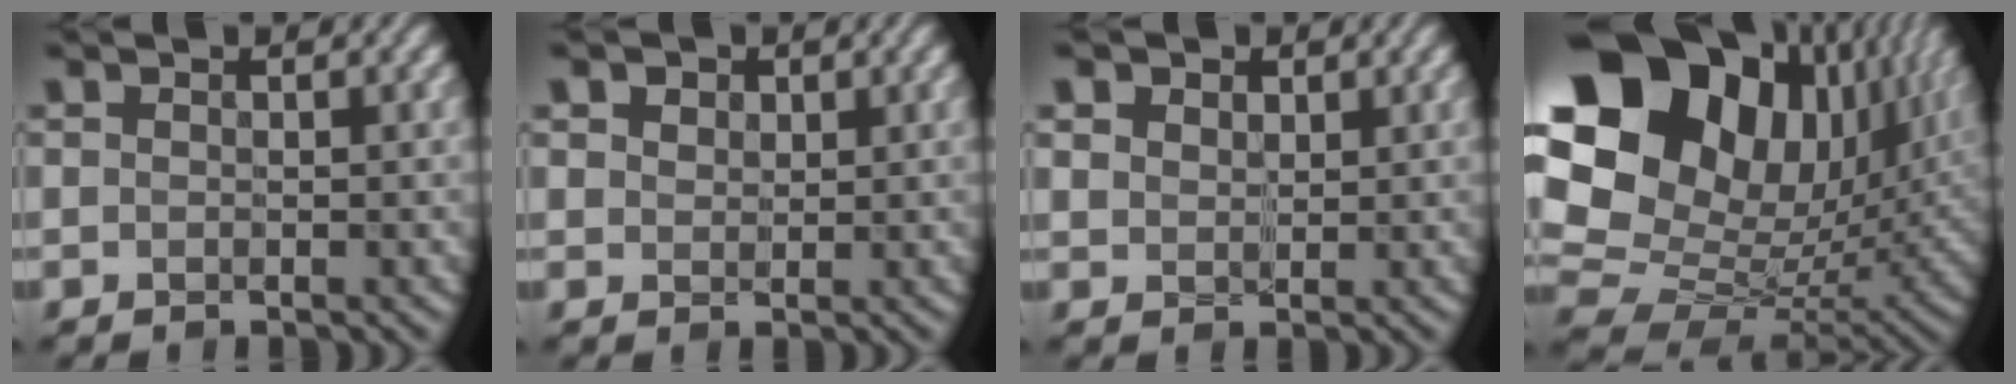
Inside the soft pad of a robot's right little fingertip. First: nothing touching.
{"total": 2.2, "force": [1.1, 1.6, 1.0], "torque": [-0.029, 0.006, 0.017]}
{"total": 2.4, "force": [1.4, 1.7, 0.9], "torque": [-0.033, -0.001, 0.025]}
{"total": 21.4, "force": [7.4, 15.1, 13.3], "torque": [-0.294, 0.045, 0.137]}